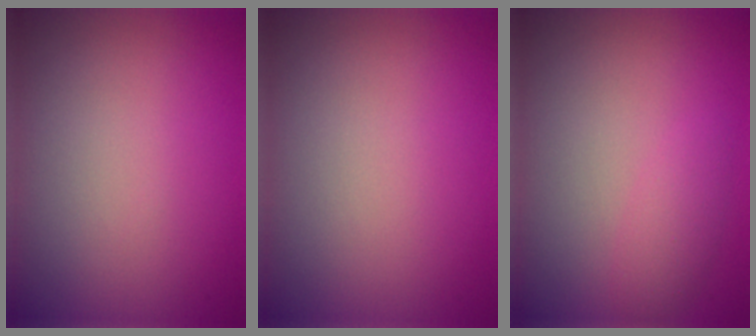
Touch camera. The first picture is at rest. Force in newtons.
{"total": 0.0}
{"total": 1.7, "press": 1.7, "slide": 0.1}